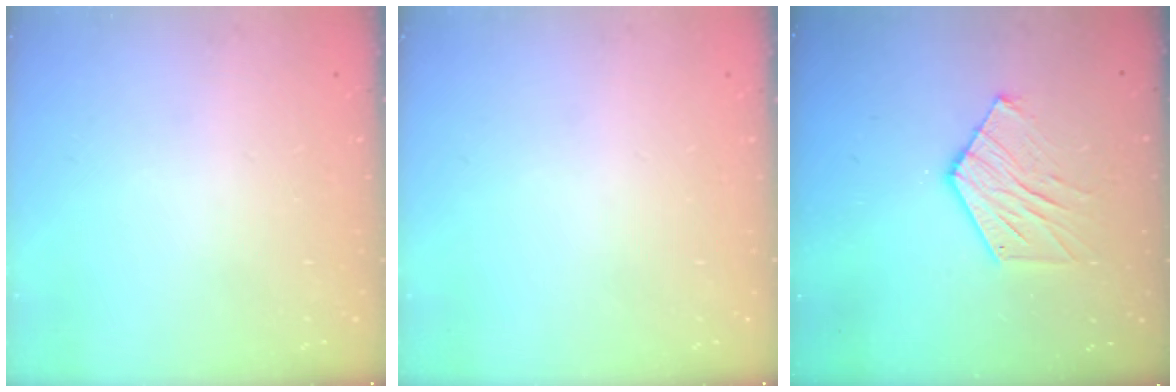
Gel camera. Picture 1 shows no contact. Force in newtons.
{"total": 0.0}
{"total": 10.1, "press": 10.1, "slide": 0.9}